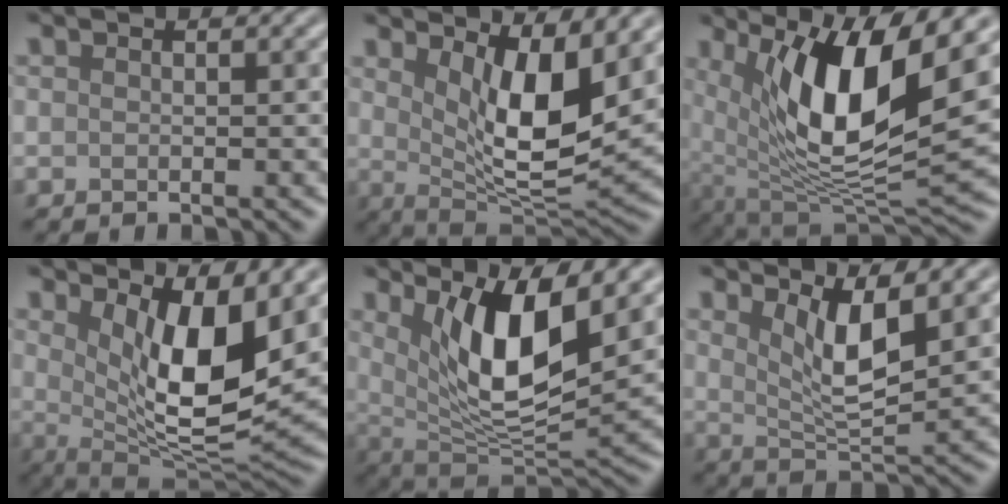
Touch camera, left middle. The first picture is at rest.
{"total": 8.1, "force": [2.7, 2.8, 7.1], "torque": [-0.120, -0.024, 0.051]}
{"total": 11.6, "force": [4.0, 3.6, 10.3], "torque": [-0.174, -0.012, 0.078]}
{"total": 9.5, "force": [3.0, 3.3, 8.4], "torque": [-0.139, -0.025, 0.056]}
{"total": 8.6, "force": [3.4, 2.7, 7.4], "torque": [-0.125, -0.024, 0.063]}
{"total": 4.9, "force": [2.4, 1.2, 4.1], "torque": [-0.075, -0.012, 0.047]}